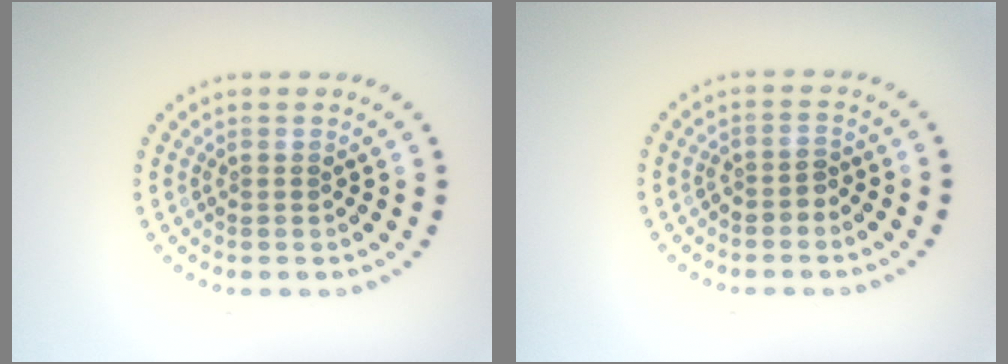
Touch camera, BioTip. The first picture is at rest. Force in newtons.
{"total": 1.2, "press": 1.0, "slide": 0.7}